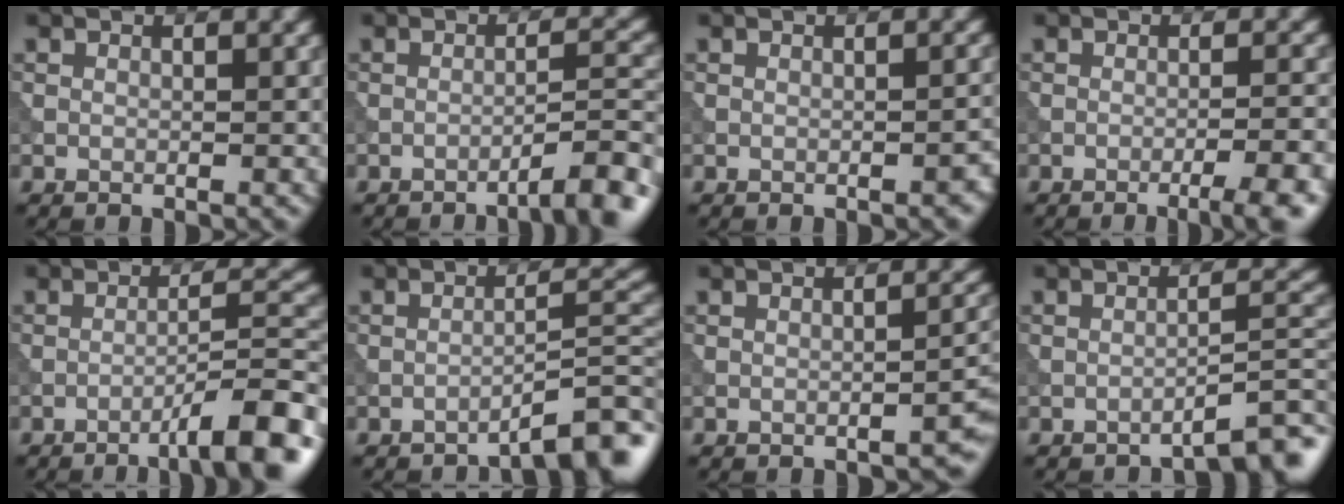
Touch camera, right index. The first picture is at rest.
{"total": 5.1, "force": [-3.4, 0.8, 3.8], "torque": [-0.042, 0.018, -0.055]}
{"total": 1.1, "force": [-0.7, 0.3, 0.8], "torque": [-0.011, 0.003, -0.009]}
{"total": 5.4, "force": [-3.0, 1.2, 4.3], "torque": [-0.046, 0.014, -0.046]}
{"total": 7.5, "force": [-4.3, 1.1, 6.0], "torque": [-0.079, 0.018, -0.070]}
{"total": 4.5, "force": [-3.5, 0.5, 2.9], "torque": [-0.033, 0.021, -0.056]}
{"total": 2.9, "force": [-1.9, 0.8, 2.1], "torque": [-0.018, 0.011, -0.028]}
{"total": 3.7, "force": [-2.9, 0.4, 2.3], "torque": [-0.025, 0.019, -0.048]}